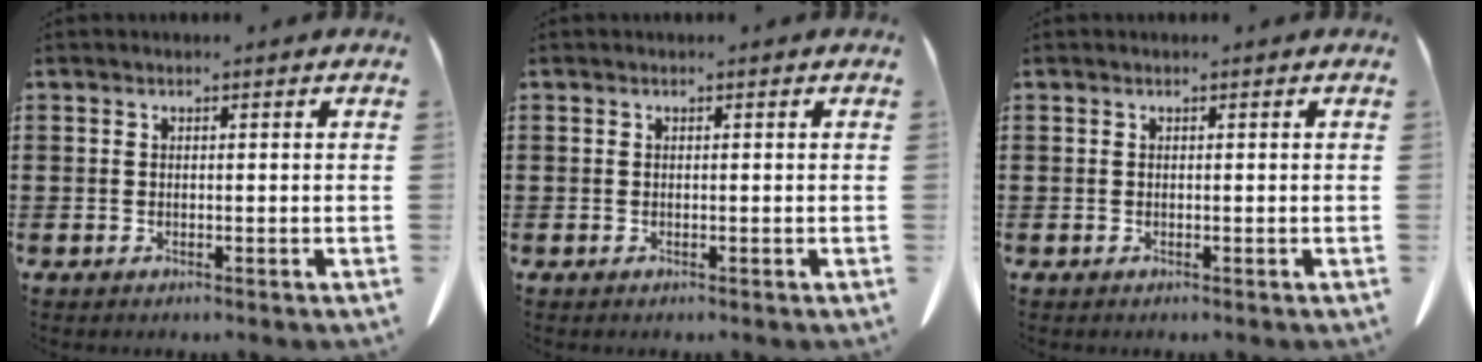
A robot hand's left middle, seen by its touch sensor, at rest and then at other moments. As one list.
[{"total": 0.0}, {"total": 0.0}]